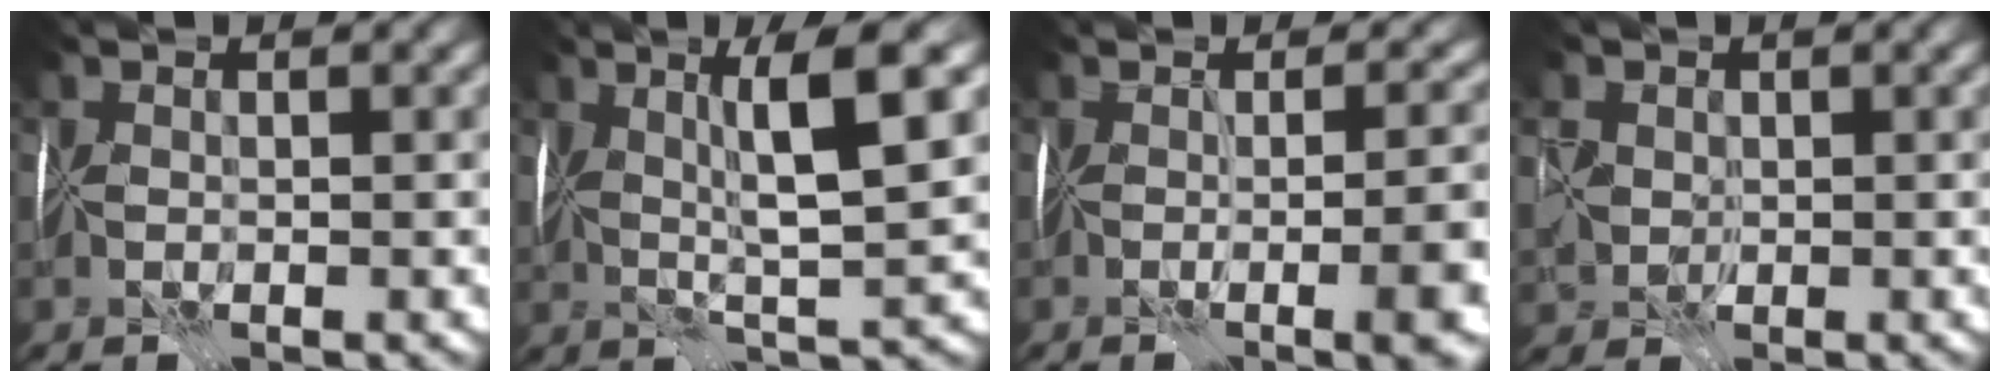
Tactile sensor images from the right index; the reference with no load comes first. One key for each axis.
{"total": 6.4, "fx": 2.0, "fy": 1.1, "fz": 6.0, "tx": -0.100, "ty": 0.002, "tz": 0.034}
{"total": 8.4, "fx": -1.5, "fy": 3.2, "fz": 7.7, "tx": -0.059, "ty": -0.002, "tz": -0.016}
{"total": 3.5, "fx": 0.7, "fy": 3.0, "fz": 1.6, "tx": -0.049, "ty": 0.008, "tz": 0.017}